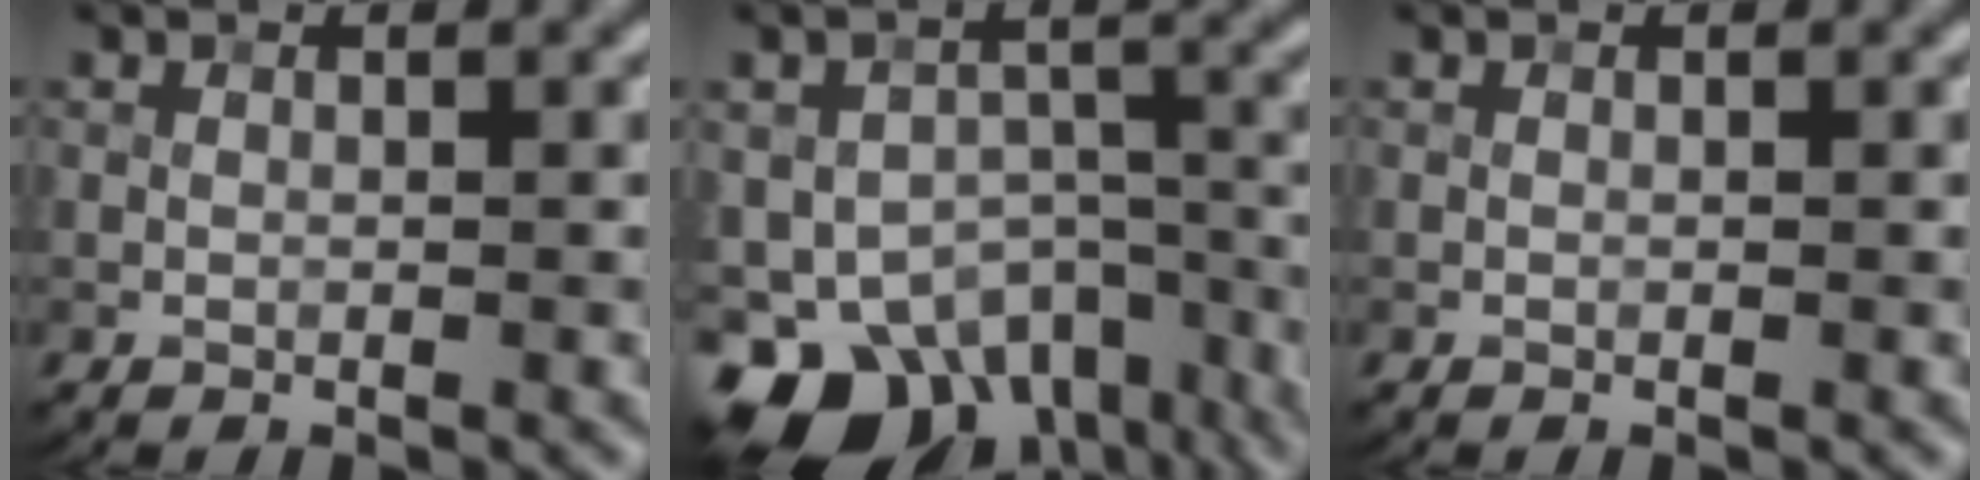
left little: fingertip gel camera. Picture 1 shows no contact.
{"total": 13.5, "force": [-9.1, 7.9, 6.1], "torque": [-0.117, -0.031, -0.121]}
{"total": 0.0}